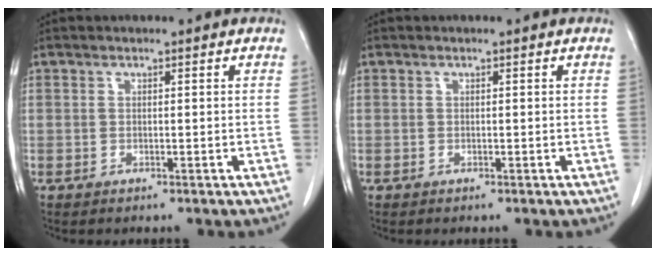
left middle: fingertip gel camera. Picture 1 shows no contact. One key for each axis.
{"total": 0.0}